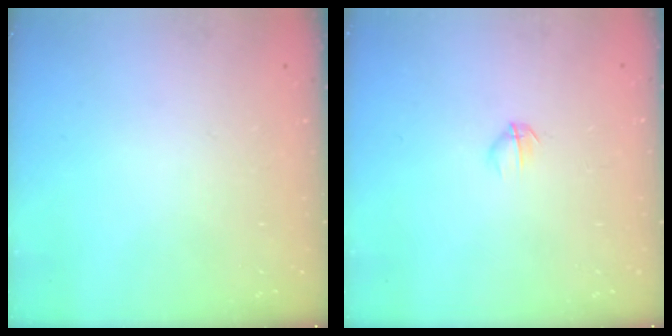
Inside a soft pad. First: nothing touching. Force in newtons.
{"total": 2.8, "press": 2.7, "slide": 0.9}